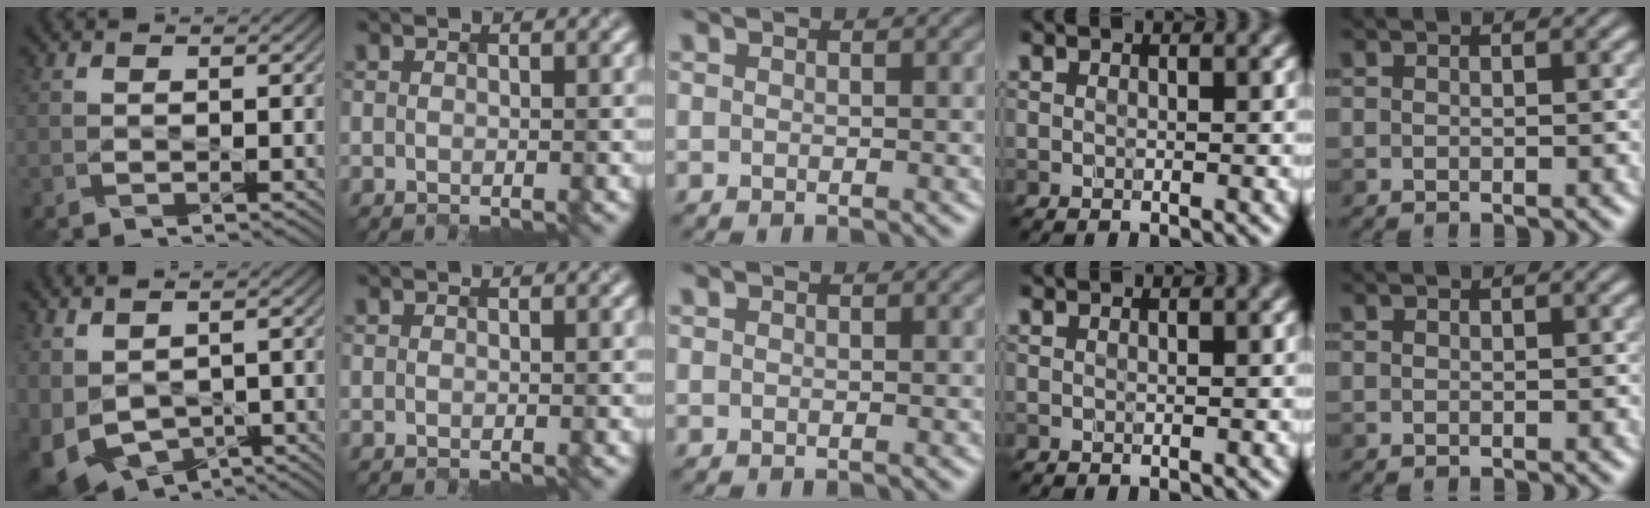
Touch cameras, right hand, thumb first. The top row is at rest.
{"thumb": {"total": 9.2, "force": [-1.3, 5.9, 7.0], "torque": [-0.184, -0.033, -0.006]}}